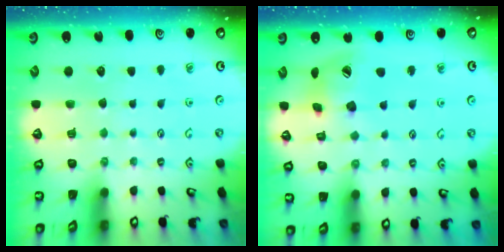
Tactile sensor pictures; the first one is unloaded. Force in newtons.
{"total": 13.7, "press": 13.6, "slide": 1.6}